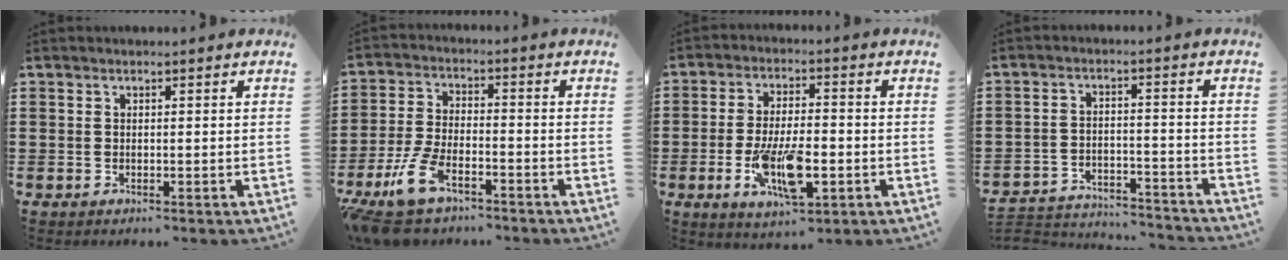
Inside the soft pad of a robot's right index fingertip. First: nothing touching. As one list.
[{"total": 8.6, "force": [-5.8, 3.0, 5.6], "torque": [-0.140, -0.001, -0.115]}, {"total": 10.7, "force": [-3.2, 4.2, 9.3], "torque": [-0.194, -0.009, -0.055]}, {"total": 4.3, "force": [-4.2, 0.6, 0.6], "torque": [-0.023, 0.002, -0.088]}]